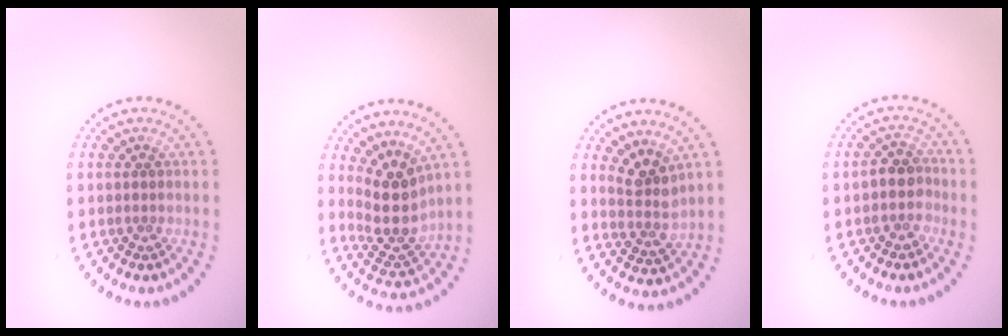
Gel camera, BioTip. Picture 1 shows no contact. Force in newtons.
{"total": 4.0, "press": 3.1, "slide": 2.5}
{"total": 2.7, "press": 2.1, "slide": 1.7}
{"total": 2.2, "press": 1.9, "slide": 1.1}